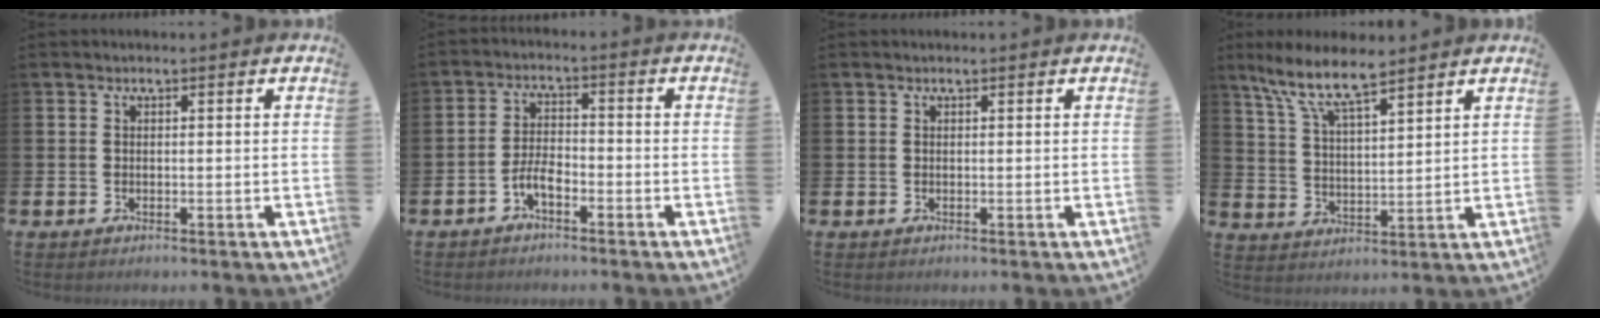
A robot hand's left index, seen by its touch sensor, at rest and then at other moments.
{"total": 3.2, "force": [-1.9, 1.2, 2.3], "torque": [-0.054, 0.008, -0.038]}
{"total": 0.0}
{"total": 8.6, "force": [7.2, 1.9, 4.4], "torque": [-0.113, -0.021, 0.129]}